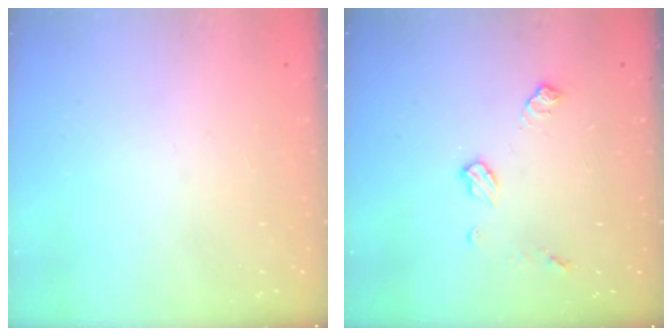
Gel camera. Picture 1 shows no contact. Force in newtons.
{"total": 7.7, "press": 7.7, "slide": 0.3}